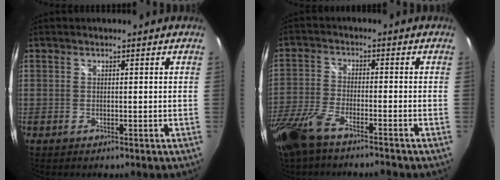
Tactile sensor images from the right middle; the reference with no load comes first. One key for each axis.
{"total": 10.7, "fx": -8.0, "fy": 2.8, "fz": 6.5, "tx": -0.161, "ty": -0.032, "tz": -0.160}